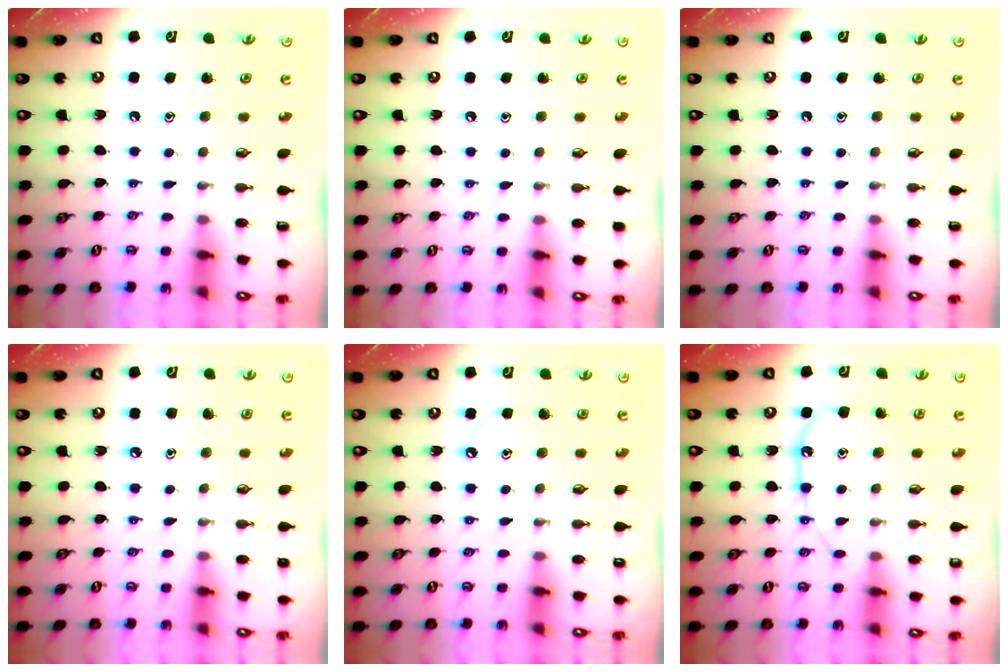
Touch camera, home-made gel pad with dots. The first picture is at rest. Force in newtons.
{"total": 2.5, "press": 2.4, "slide": 0.4}
{"total": 0.0}
{"total": 3.7, "press": 3.7, "slide": 0.5}
{"total": 3.6, "press": 3.5, "slide": 0.5}
{"total": 11.1, "press": 11.0, "slide": 1.0}